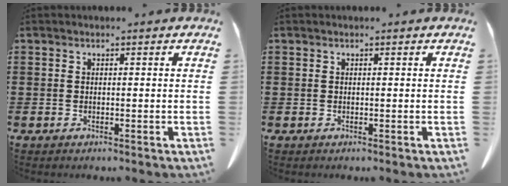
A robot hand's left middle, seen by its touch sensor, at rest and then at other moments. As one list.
[{"total": 0.0}]